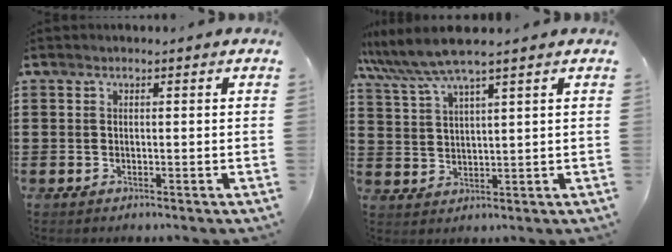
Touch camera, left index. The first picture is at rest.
{"total": 6.2, "force": [5.0, 0.2, 3.6], "torque": [-0.085, -0.014, 0.088]}